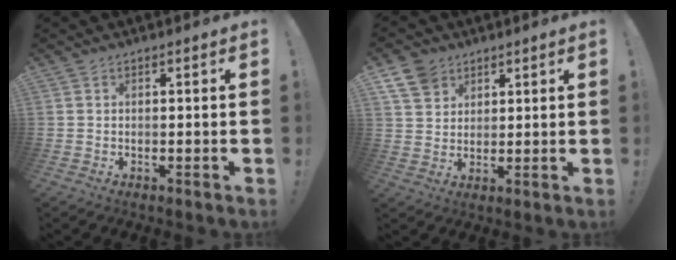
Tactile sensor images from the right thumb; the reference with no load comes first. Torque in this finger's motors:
{"motor_torque": [-0.32, 0.35, 0.05, -0.02, 0.14]}